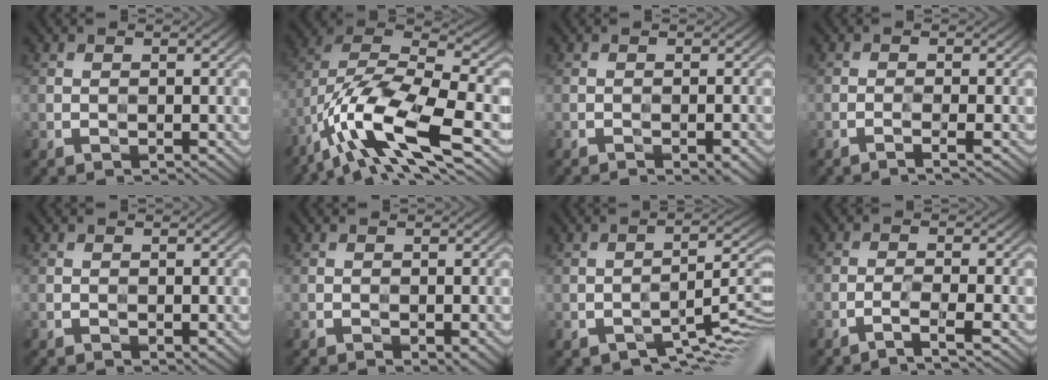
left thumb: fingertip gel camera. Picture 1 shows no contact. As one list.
[{"total": 16.2, "force": [-8.7, 5.4, 12.5], "torque": [-0.269, -0.022, -0.162]}, {"total": 2.4, "force": [-1.7, 0.3, 1.7], "torque": [-0.025, 0.005, -0.023]}, {"total": 1.6, "force": [-0.9, 0.1, 1.3], "torque": [-0.015, 0.005, -0.028]}, {"total": 0.6, "force": [-0.1, 0.3, 0.5], "torque": [-0.007, -0.003, -0.001]}, {"total": 1.4, "force": [-0.7, 0.5, 1.2], "torque": [-0.022, -0.004, -0.009]}, {"total": 6.8, "force": [-3.8, 2.2, 5.2], "torque": [-0.073, -0.001, -0.061]}, {"total": 2.6, "force": [-1.6, 0.2, 2.0], "torque": [-0.026, 0.008, -0.050]}]